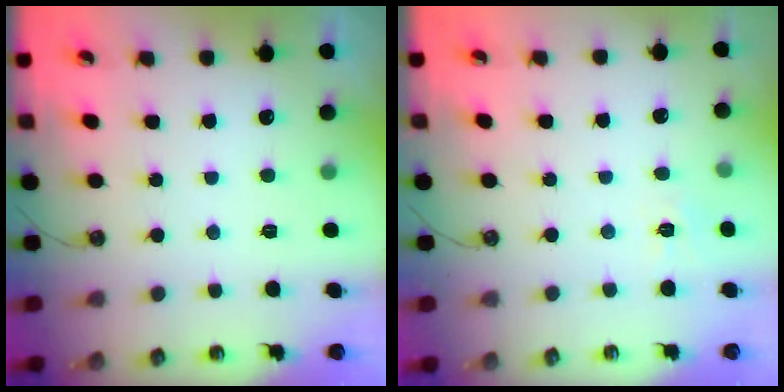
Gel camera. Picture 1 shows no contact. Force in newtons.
{"total": 2.5, "press": 2.5, "slide": 0.5}